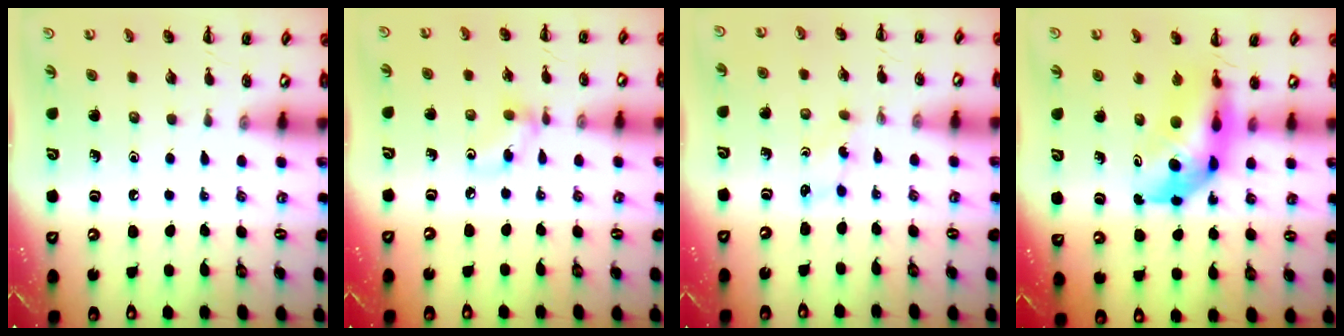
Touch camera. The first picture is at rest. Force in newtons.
{"total": 4.1, "press": 4.1, "slide": 0.5}
{"total": 2.6, "press": 2.5, "slide": 0.8}
{"total": 6.9, "press": 6.6, "slide": 1.9}